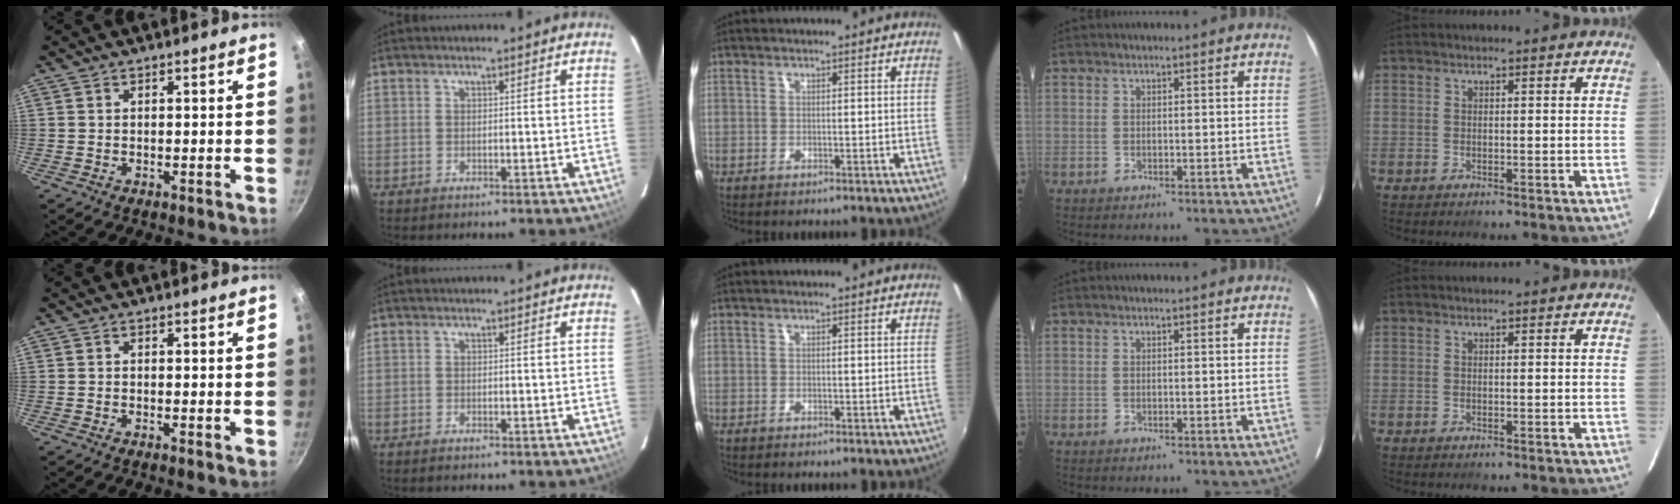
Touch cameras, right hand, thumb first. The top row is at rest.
{"thumb": {"total": 0.7, "force": [0.0, 0.2, 0.7], "torque": [-0.010, -0.001, -0.003]}, "index": {"total": 0.7, "force": [-0.6, 0.2, 0.2], "torque": [-0.006, -0.002, -0.012]}}